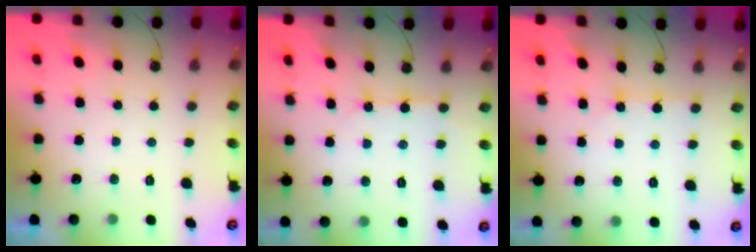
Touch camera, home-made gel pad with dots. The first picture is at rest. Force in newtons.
{"total": 5.1, "press": 5.0, "slide": 0.4}
{"total": 2.9, "press": 2.9, "slide": 0.3}